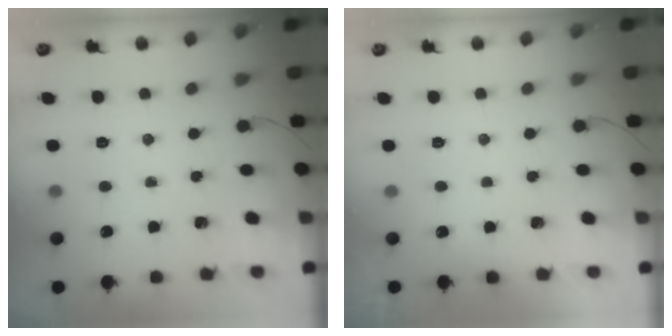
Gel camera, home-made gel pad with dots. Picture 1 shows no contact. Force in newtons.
{"total": 3.0, "press": 3.0, "slide": 0.1}